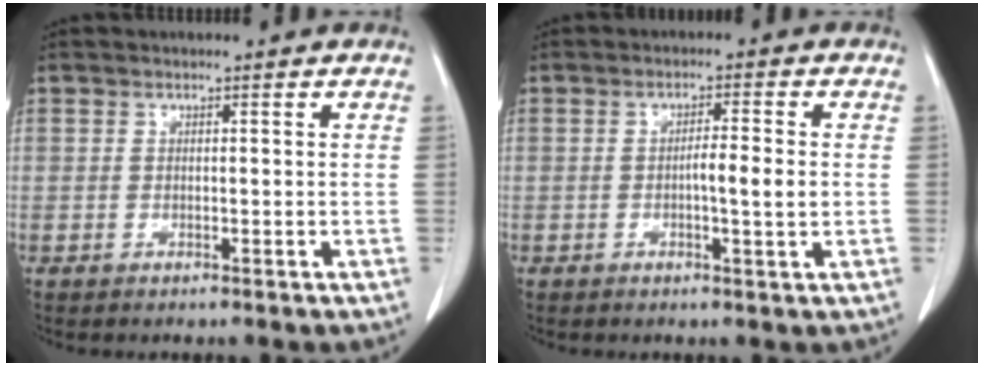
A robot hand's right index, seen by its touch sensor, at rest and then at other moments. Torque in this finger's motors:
{"motor_torque": [0.56, -0.15, 0.11, 0.04]}